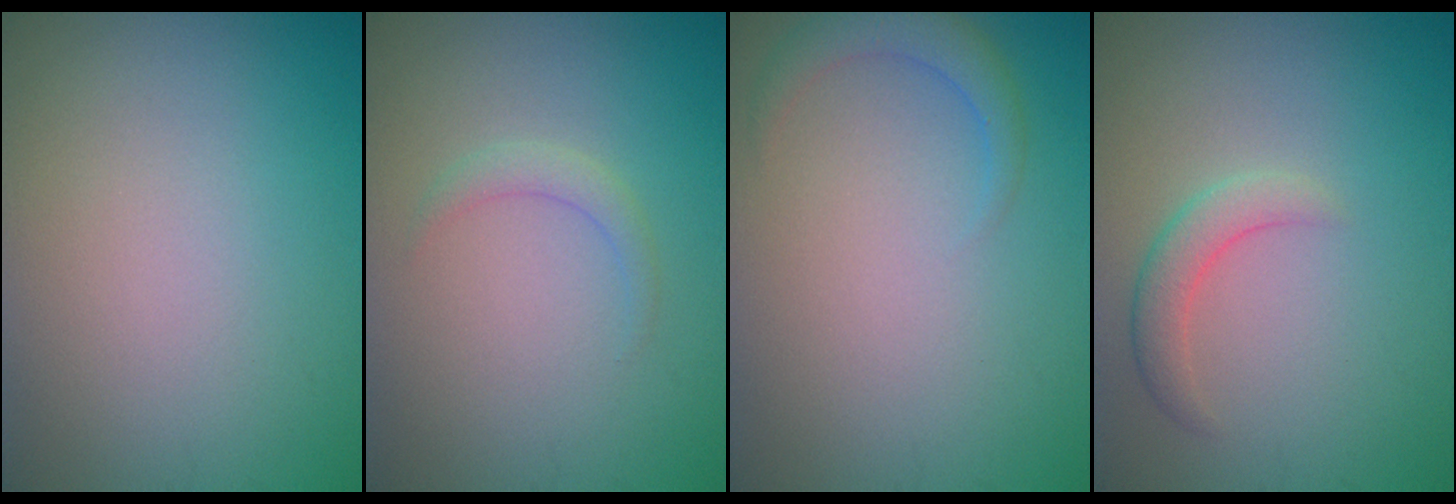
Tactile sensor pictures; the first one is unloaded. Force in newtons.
{"total": 1.2, "press": 1.2, "slide": 0.1}
{"total": 1.9, "press": 1.9, "slide": 0.1}
{"total": 2.2, "press": 2.1, "slide": 0.1}